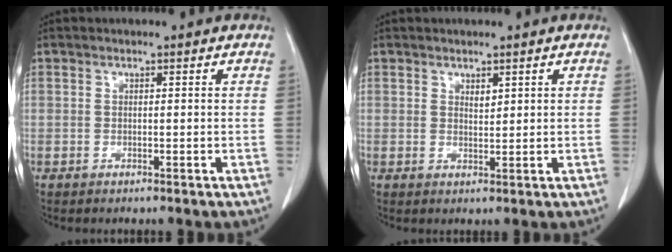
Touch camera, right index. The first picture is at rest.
{"total": 1.3, "force": [0.8, 0.6, 0.9], "torque": [-0.013, -0.005, 0.017]}